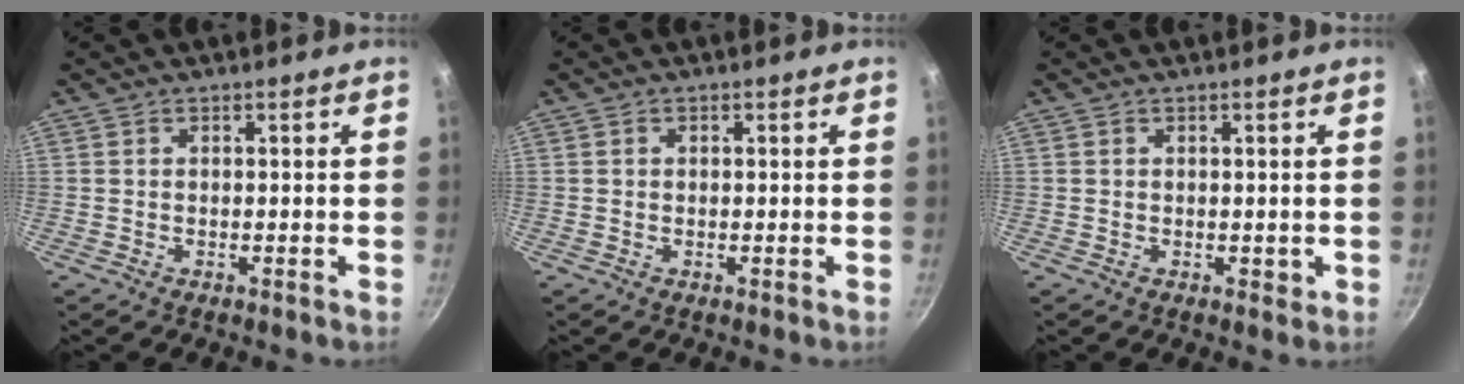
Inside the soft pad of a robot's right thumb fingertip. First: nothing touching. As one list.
[{"total": 0.6, "force": [0.1, 0.5, 0.2], "torque": [-0.001, 0.004, 0.002]}, {"total": 1.0, "force": [0.2, 0.8, 0.5], "torque": [-0.001, 0.002, 0.004]}]